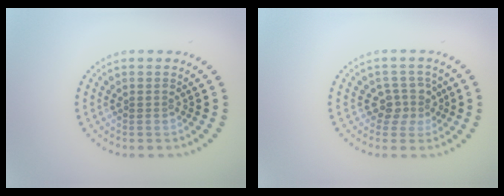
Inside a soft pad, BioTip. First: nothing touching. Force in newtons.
{"total": 2.3, "press": 1.9, "slide": 1.3}